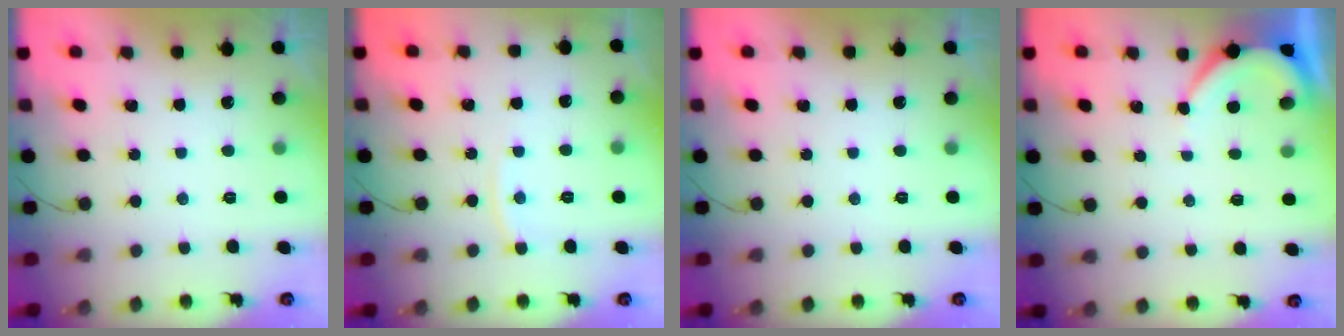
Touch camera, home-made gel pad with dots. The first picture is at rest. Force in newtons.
{"total": 4.6, "press": 4.6, "slide": 0.7}
{"total": 0.0}
{"total": 4.1, "press": 4.0, "slide": 0.5}